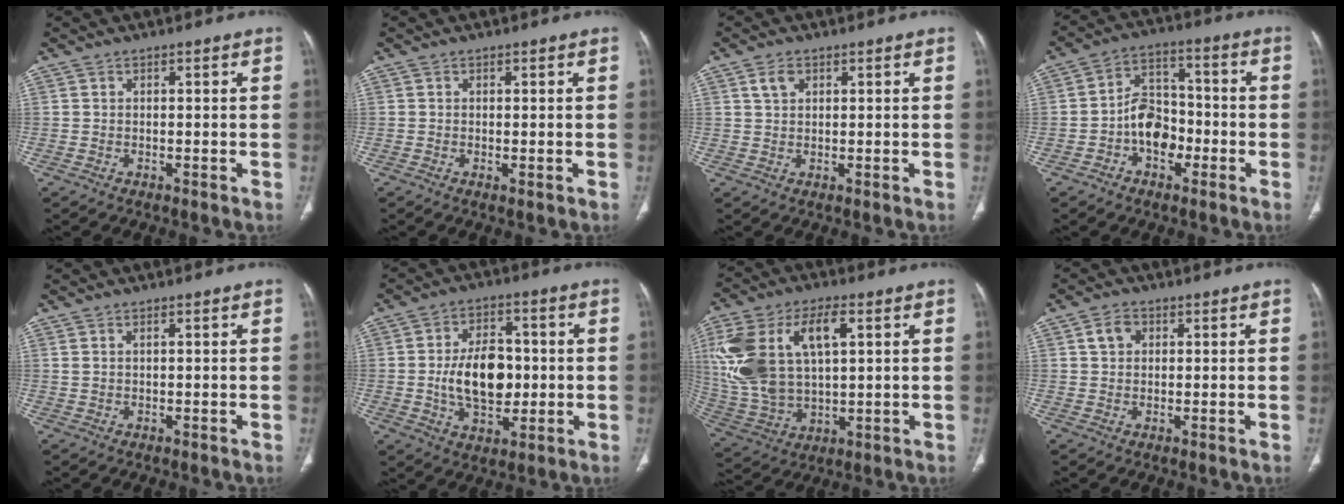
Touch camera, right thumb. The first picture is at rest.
{"total": 0.6, "force": [-0.1, 0.2, 0.5], "torque": [-0.014, -0.003, -0.001]}
{"total": 2.7, "force": [1.3, 1.8, 1.5], "torque": [-0.024, -0.001, 0.028]}
{"total": 9.1, "force": [-2.9, 6.5, 5.7], "torque": [-0.065, 0.040, -0.059]}
{"total": 0.9, "force": [0.4, 0.3, 0.8], "torque": [-0.024, 0.009, 0.015]}
{"total": 12.8, "force": [-0.5, 8.2, 9.8], "torque": [-0.135, 0.009, -0.003]}
{"total": 21.5, "force": [5.6, 11.7, 17.2], "torque": [-0.364, 0.003, 0.111]}
{"total": 3.2, "force": [1.1, 2.5, 1.7], "torque": [-0.022, 0.004, 0.021]}